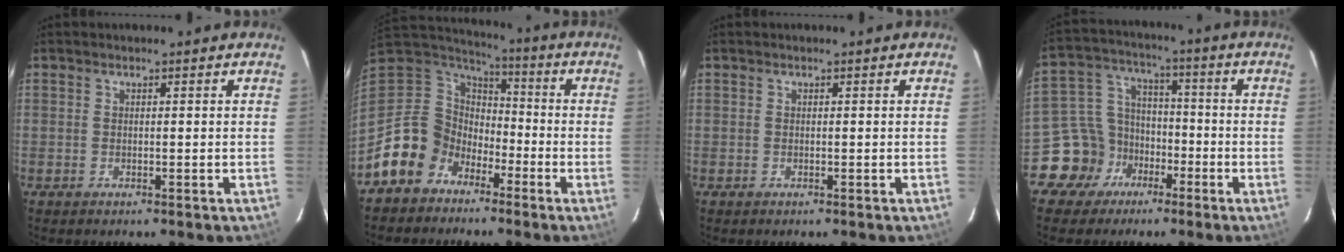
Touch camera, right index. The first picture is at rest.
{"total": 11.9, "force": [-7.0, 9.4, 2.3], "torque": [-0.070, 0.028, -0.132]}
{"total": 0.0}
{"total": 10.3, "force": [-5.6, 8.4, 1.8], "torque": [-0.055, 0.041, -0.090]}